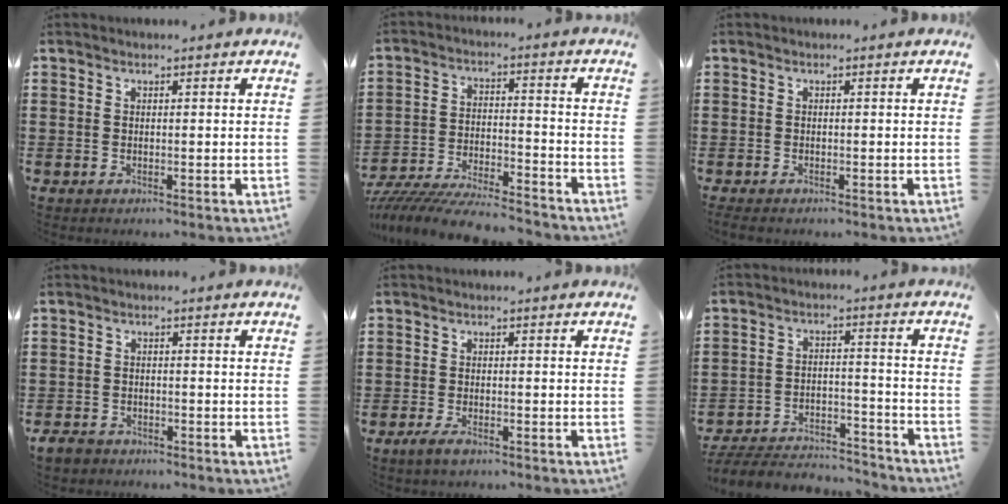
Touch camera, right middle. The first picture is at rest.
{"total": 8.3, "force": [-8.0, 0.6, 2.2], "torque": [-0.042, 0.008, -0.156]}
{"total": 0.7, "force": [-0.7, 0.1, 0.2], "torque": [-0.007, -0.005, -0.012]}
{"total": 2.1, "force": [-1.9, 0.9, 0.5], "torque": [-0.022, -0.001, -0.040]}
{"total": 2.0, "force": [-1.3, 0.7, 1.3], "torque": [-0.032, -0.003, -0.026]}
{"total": 5.3, "force": [-5.1, 1.0, 1.0], "torque": [-0.031, 0.004, -0.106]}